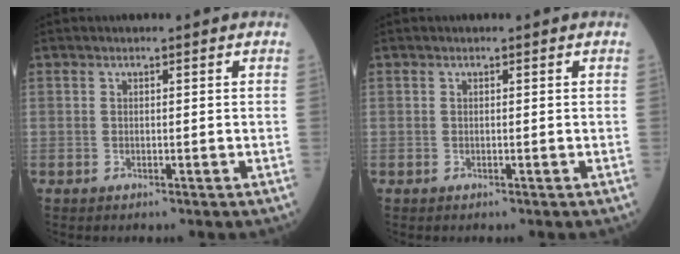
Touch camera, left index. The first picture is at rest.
{"total": 0.0}